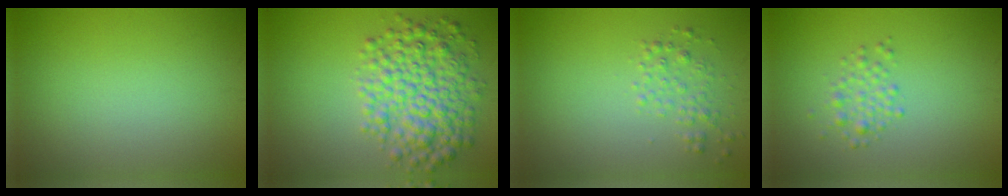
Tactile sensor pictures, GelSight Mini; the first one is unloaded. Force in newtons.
{"total": 6.5, "press": 6.5, "slide": 0.0}
{"total": 1.7, "press": 1.7, "slide": 0.1}
{"total": 1.8, "press": 1.8, "slide": 0.1}